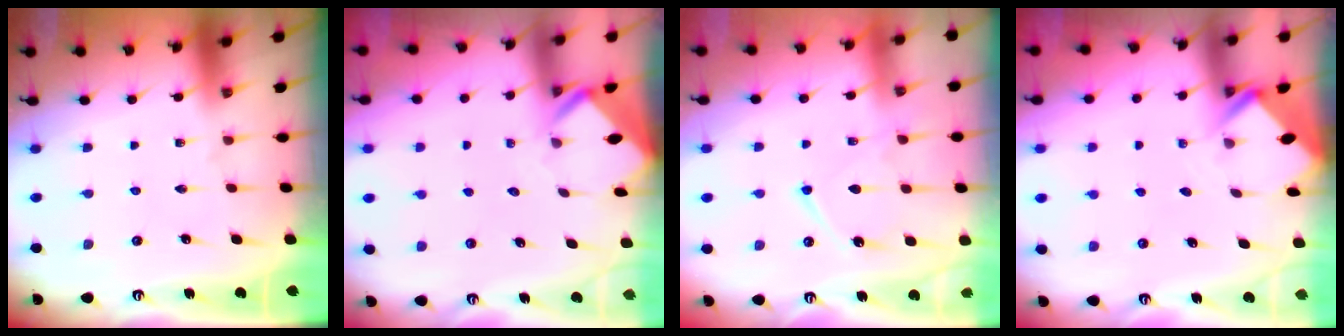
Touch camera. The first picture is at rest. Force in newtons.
{"total": 2.4, "press": 2.4, "slide": 0.1}
{"total": 11.5, "press": 11.4, "slide": 1.0}
{"total": 2.5, "press": 2.5, "slide": 0.2}